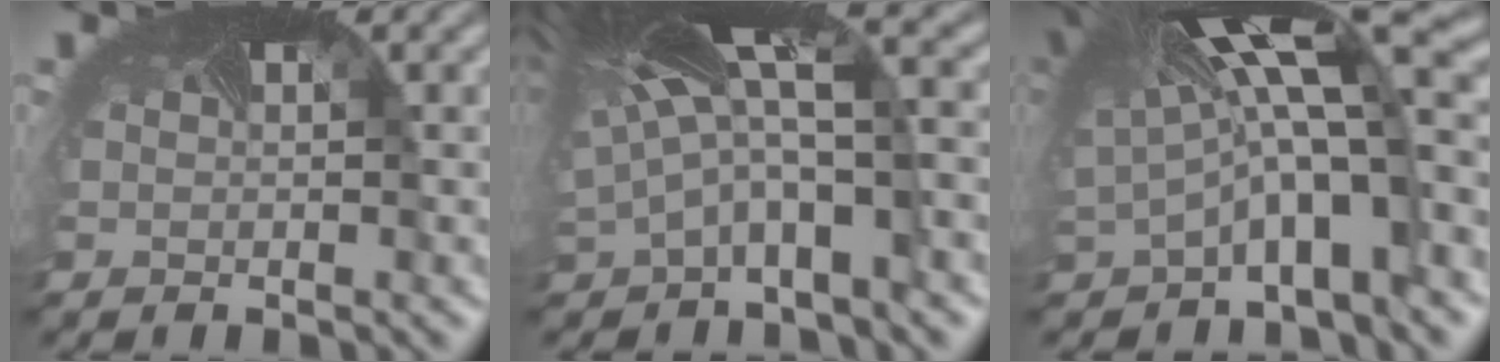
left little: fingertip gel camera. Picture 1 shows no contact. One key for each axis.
{"total": 7.5, "fx": 1.4, "fy": 2.9, "fz": 6.8, "tx": -0.160, "ty": -0.001, "tz": 0.022}
{"total": 10.1, "fx": 1.8, "fy": 3.3, "fz": 9.3, "tx": -0.177, "ty": -0.007, "tz": 0.032}